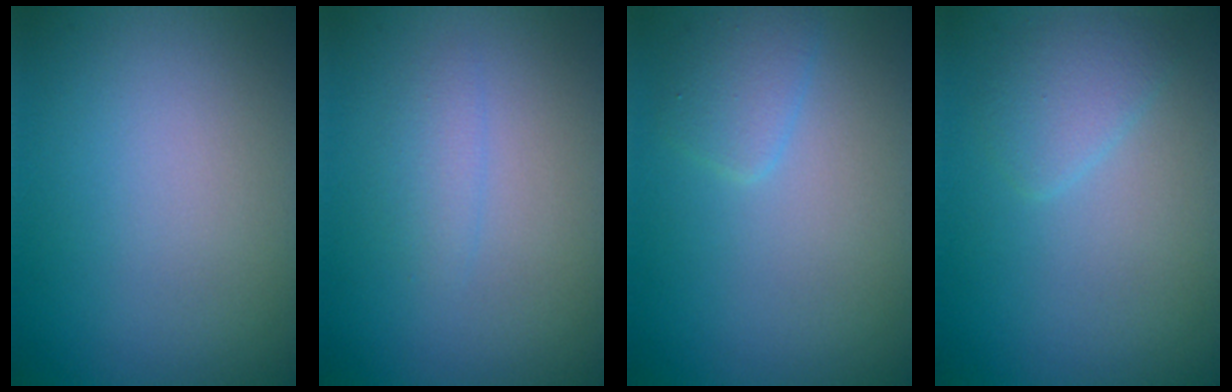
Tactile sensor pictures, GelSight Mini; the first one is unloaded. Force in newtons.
{"total": 1.2, "press": 1.2, "slide": 0.1}
{"total": 1.7, "press": 1.7, "slide": 0.0}
{"total": 1.8, "press": 1.8, "slide": 0.1}